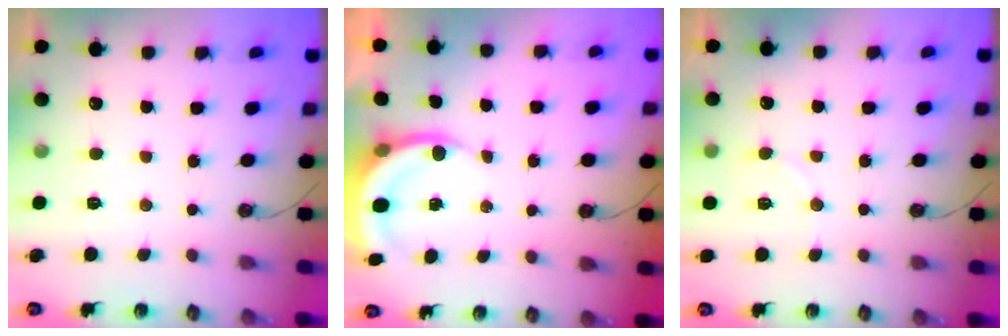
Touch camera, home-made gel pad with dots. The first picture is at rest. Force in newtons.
{"total": 4.6, "press": 4.6, "slide": 0.4}
{"total": 7.1, "press": 7.0, "slide": 1.2}